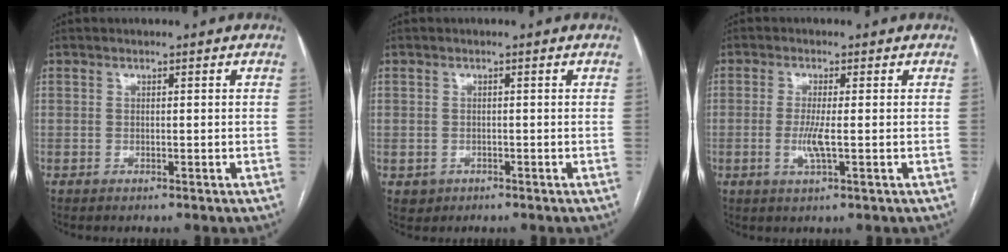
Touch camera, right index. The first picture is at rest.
{"total": 1.9, "force": [-0.7, 1.7, 0.2], "torque": [0.001, 0.005, -0.006]}
{"total": 3.7, "force": [-0.6, 0.1, 3.7], "torque": [-0.082, -0.008, -0.012]}